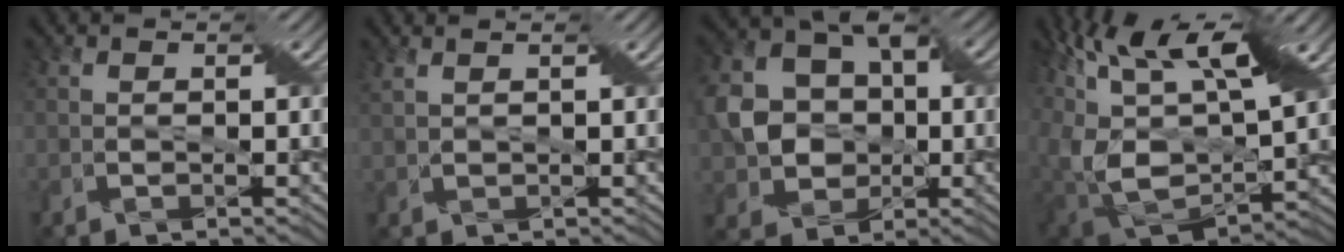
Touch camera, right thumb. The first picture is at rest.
{"total": 1.7, "force": [1.4, 0.1, 0.9], "torque": [-0.022, 0.003, 0.025]}
{"total": 9.0, "force": [-0.5, 7.7, 4.6], "torque": [-0.112, -0.005, -0.015]}
{"total": 18.1, "force": [8.2, 7.9, 14.0], "torque": [-0.273, 0.036, 0.156]}